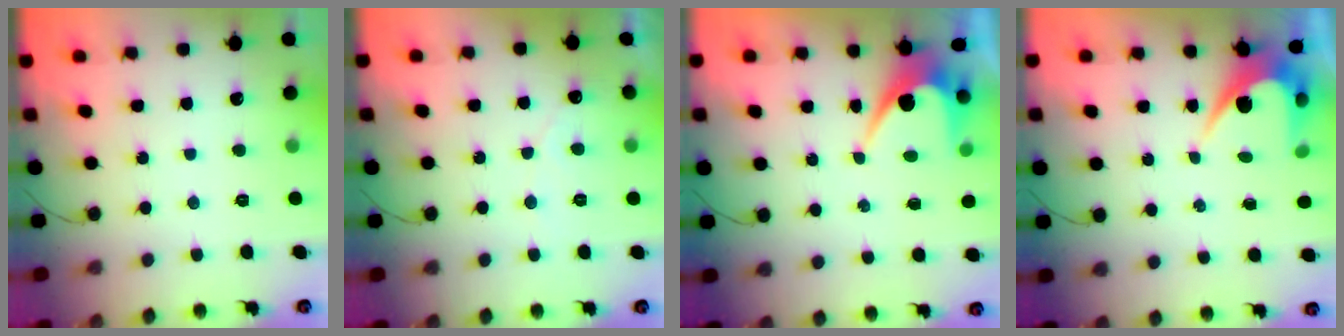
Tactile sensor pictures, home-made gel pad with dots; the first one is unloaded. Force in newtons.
{"total": 3.4, "press": 3.4, "slide": 0.1}
{"total": 6.5, "press": 6.4, "slide": 0.6}
{"total": 5.7, "press": 5.7, "slide": 0.1}